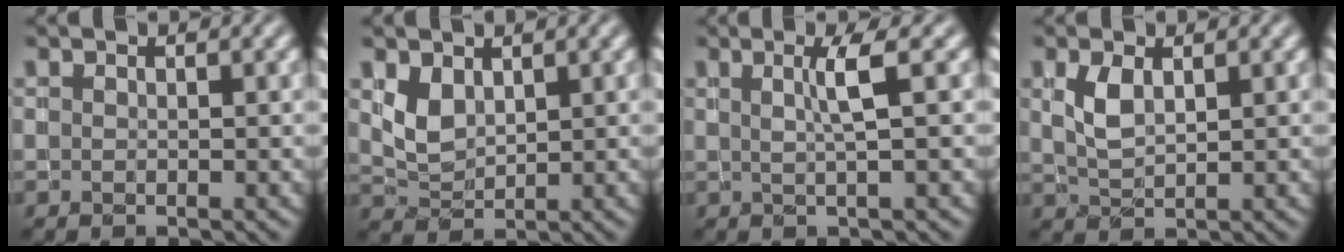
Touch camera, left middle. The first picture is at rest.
{"total": 2.3, "force": [1.0, 1.5, 1.4], "torque": [-0.035, -0.006, 0.028]}
{"total": 2.4, "force": [0.2, 0.4, 2.4], "torque": [-0.038, 0.001, 0.000]}
{"total": 2.4, "force": [0.7, 1.2, 1.9], "torque": [-0.049, 0.001, 0.019]}